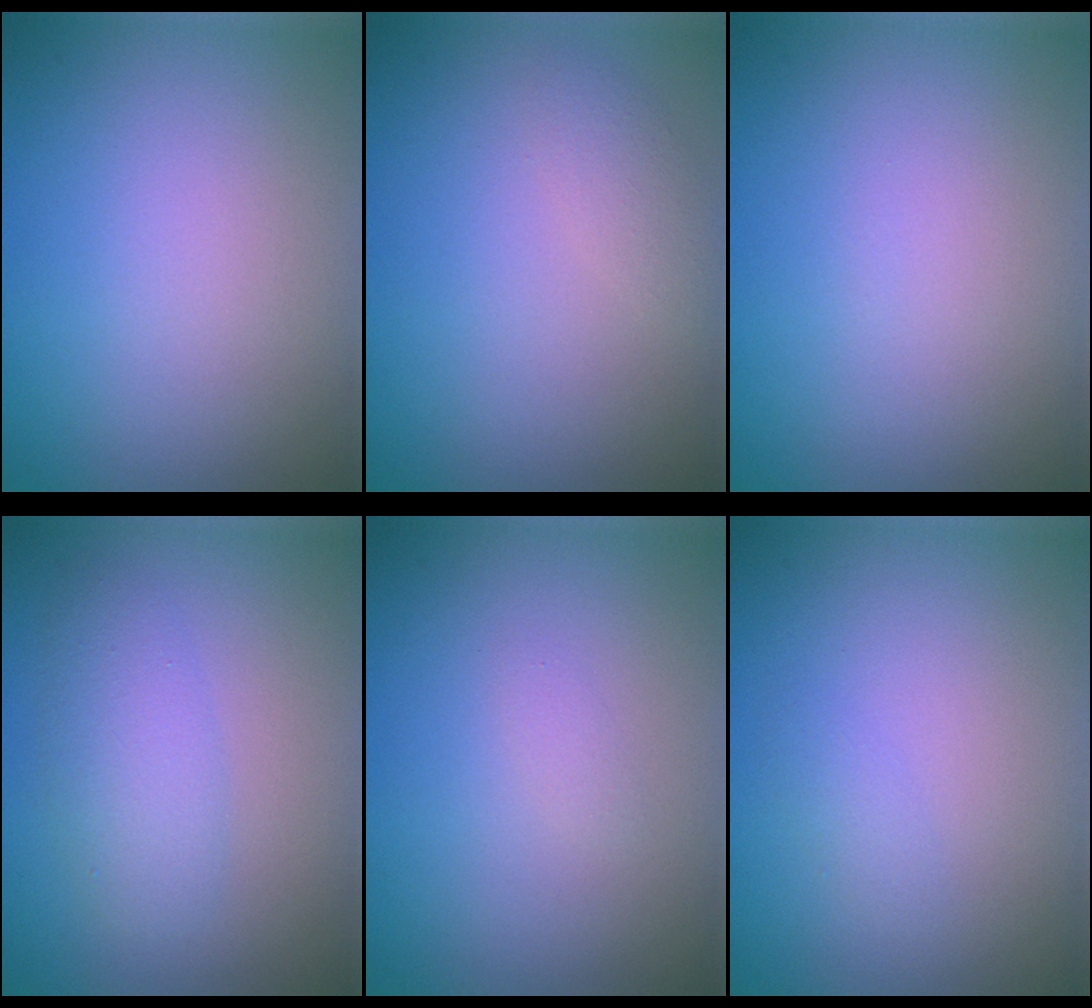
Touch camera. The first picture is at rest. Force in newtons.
{"total": 1.4, "press": 1.4, "slide": 0.1}
{"total": 0.0}
{"total": 3.0, "press": 3.0, "slide": 0.1}
{"total": 0.6, "press": 0.6, "slide": 0.0}
{"total": 0.8, "press": 0.8, "slide": 0.0}